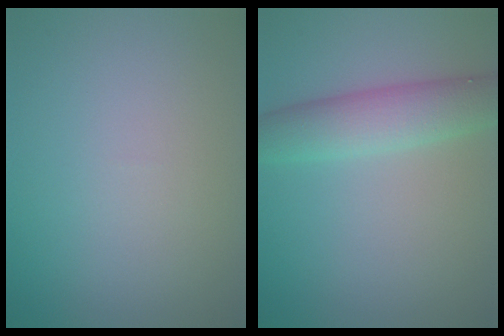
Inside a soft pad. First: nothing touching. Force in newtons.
{"total": 4.5, "press": 4.5, "slide": 0.0}